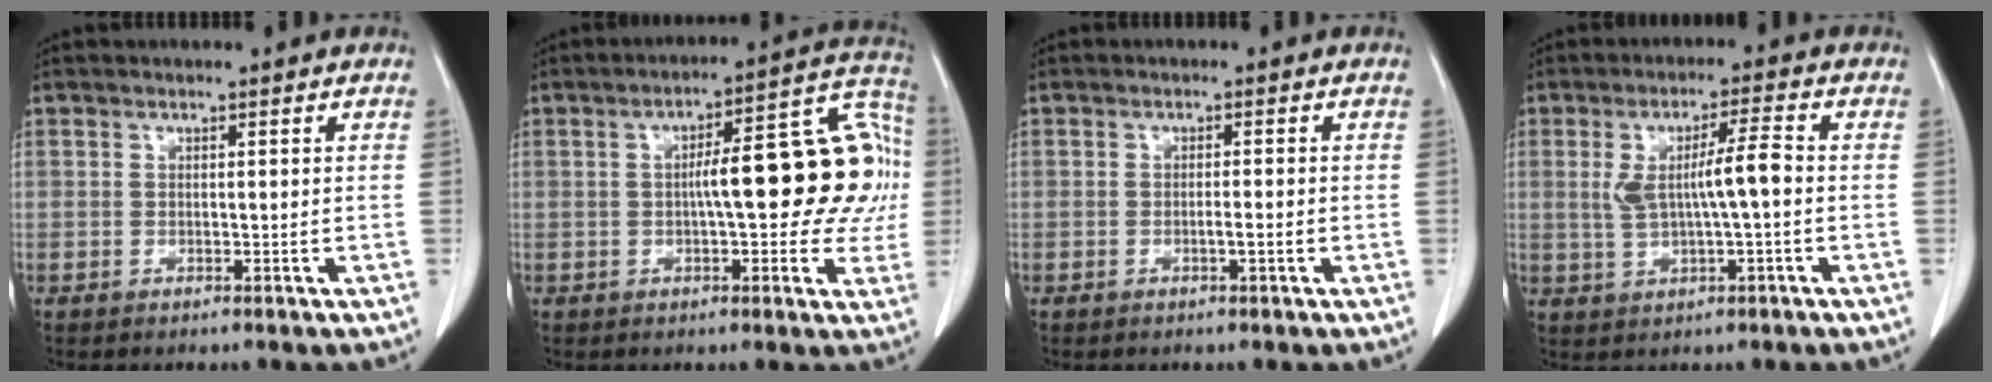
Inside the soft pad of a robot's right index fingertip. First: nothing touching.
{"total": 17.8, "force": [1.3, 5.1, 17.0], "torque": [-0.214, 0.050, 0.016]}
{"total": 1.5, "force": [-0.5, 0.1, 1.4], "torque": [-0.024, 0.001, -0.009]}
{"total": 6.8, "force": [0.1, 0.9, 6.8], "torque": [-0.124, 0.010, 0.004]}